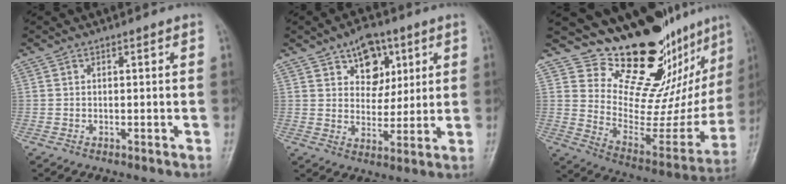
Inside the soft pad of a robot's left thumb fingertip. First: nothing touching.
{"total": 9.2, "force": [4.4, 6.1, 5.3], "torque": [-0.040, -0.018, 0.067]}
{"total": 22.4, "force": [17.3, 8.4, 11.5], "torque": [-0.104, -0.134, 0.265]}